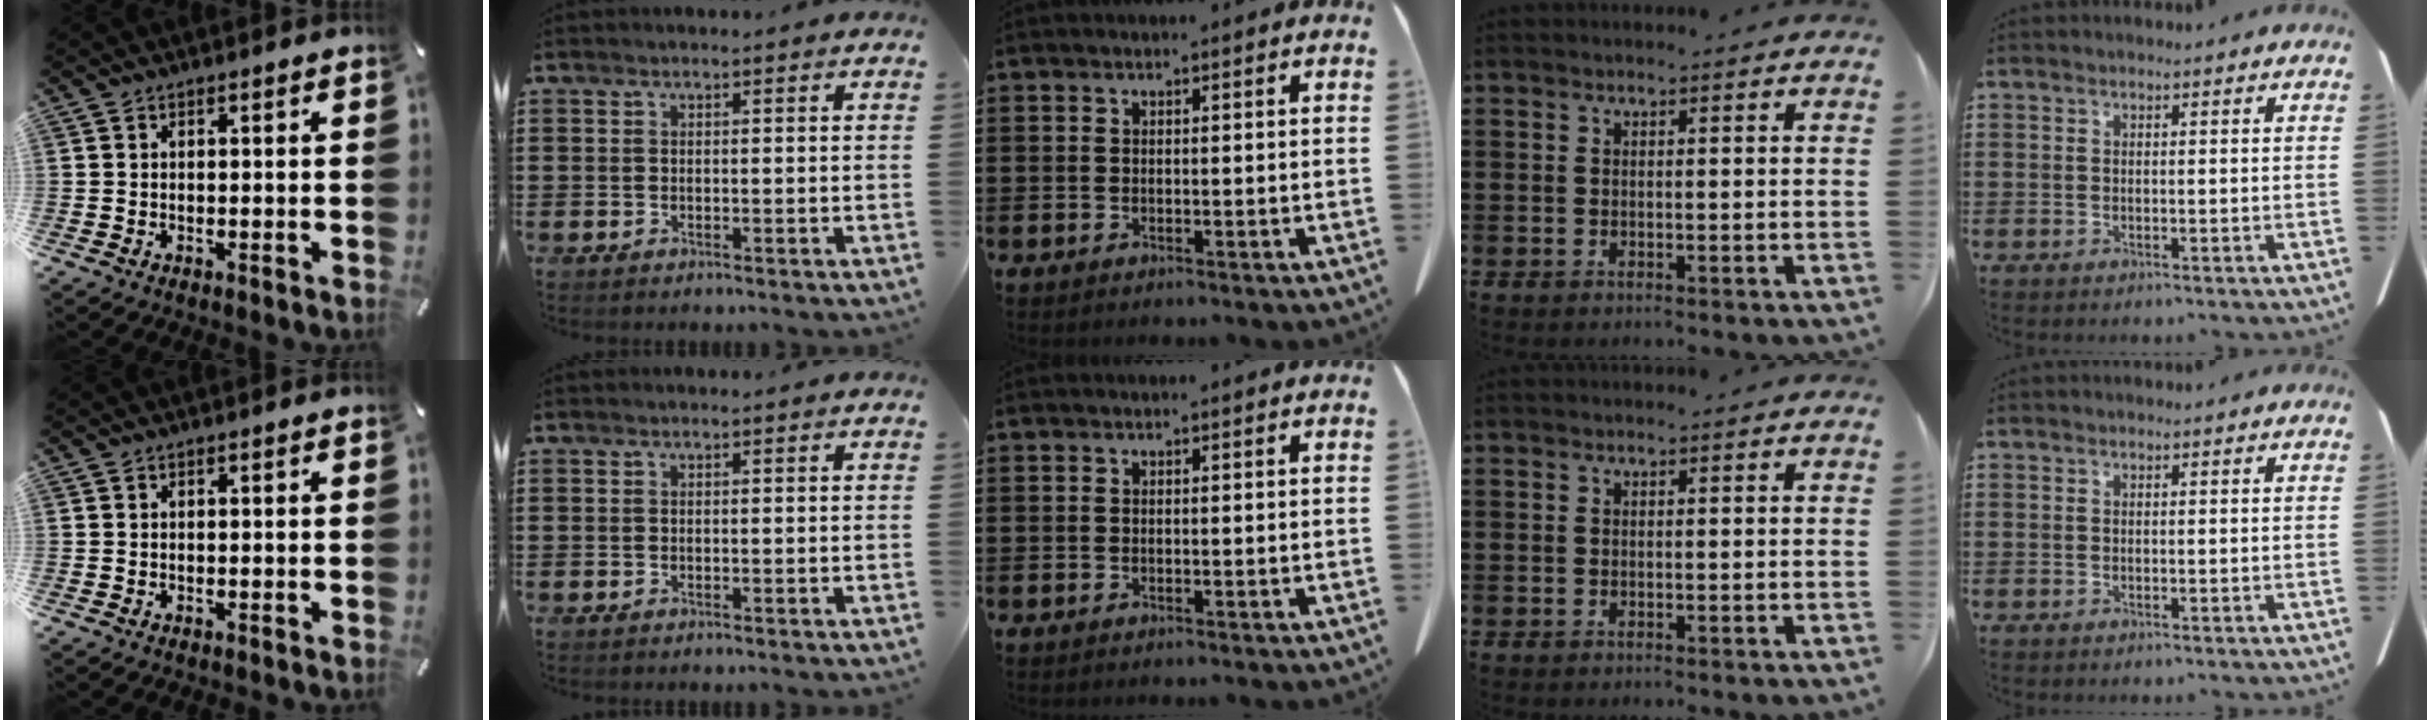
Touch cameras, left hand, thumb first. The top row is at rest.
{}